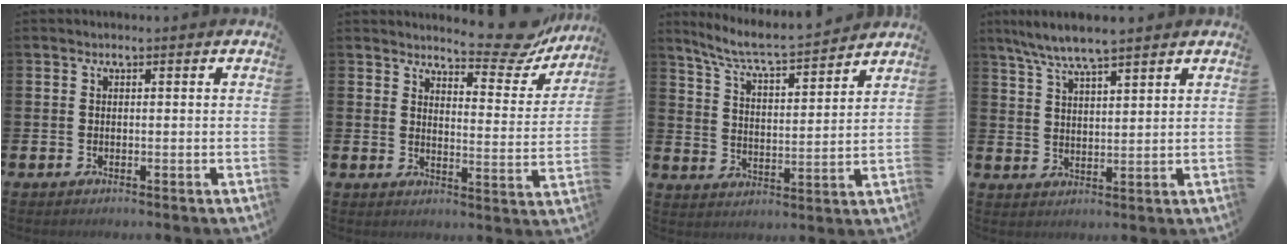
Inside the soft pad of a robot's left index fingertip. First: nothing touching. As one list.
[{"total": 7.4, "force": [6.9, 1.5, 2.2], "torque": [-0.038, -0.048, 0.117]}, {"total": 6.6, "force": [6.2, -0.1, 2.2], "torque": [-0.071, -0.046, 0.105]}, {"total": 6.4, "force": [5.8, 0.5, 2.6], "torque": [-0.069, -0.015, 0.106]}]